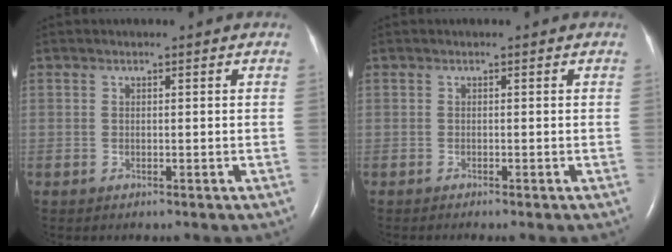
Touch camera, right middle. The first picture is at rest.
{"total": 1.0, "force": [-0.8, -0.2, 0.7], "torque": [-0.008, 0.002, -0.009]}